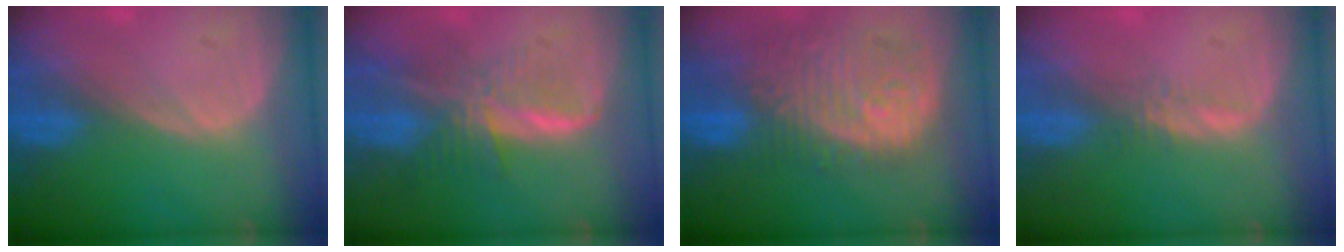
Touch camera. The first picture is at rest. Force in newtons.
{"total": 8.0, "press": 6.8, "slide": 4.4}
{"total": 12.0, "press": 10.7, "slide": 5.5}
{"total": 1.3, "press": 1.2, "slide": 0.5}